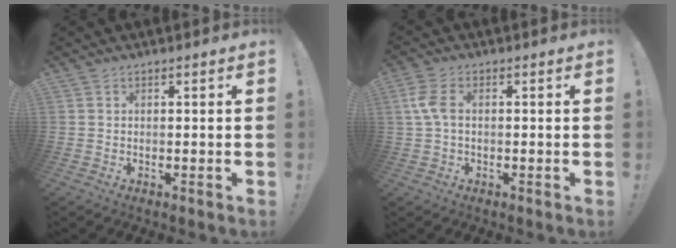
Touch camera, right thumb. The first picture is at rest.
{"total": 5.9, "force": [0.3, 3.1, 5.0], "torque": [-0.110, 0.006, 0.005]}